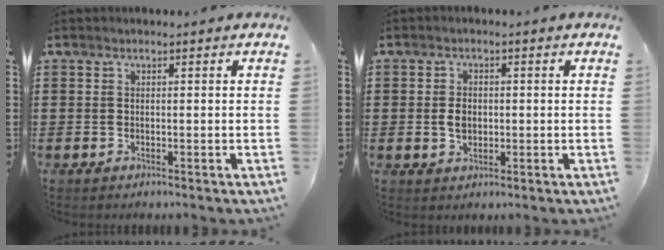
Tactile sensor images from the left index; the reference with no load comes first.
{"total": 2.9, "force": [0.0, 1.9, 2.3], "torque": [-0.046, 0.004, -0.001]}